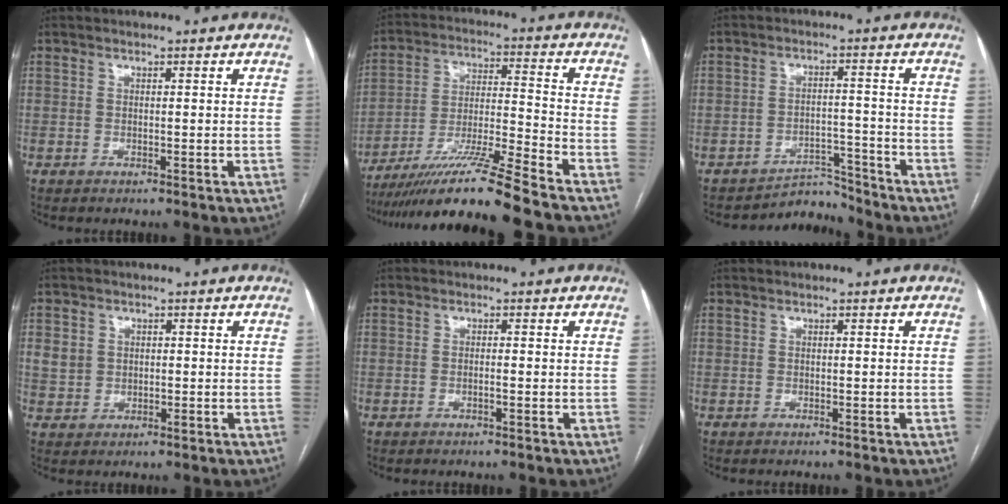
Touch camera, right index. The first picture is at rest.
{"total": 15.8, "force": [-13.0, -1.6, 8.9], "torque": [-0.169, -0.015, -0.231]}
{"total": 4.7, "force": [-4.5, 0.8, -1.3], "torque": [0.026, 0.023, -0.067]}
{"total": 3.9, "force": [0.7, 3.5, 1.6], "torque": [-0.032, 0.015, 0.019]}
{"total": 0.8, "force": [-0.2, 0.0, 0.7], "torque": [-0.011, 0.004, -0.002]}
{"total": 0.0}